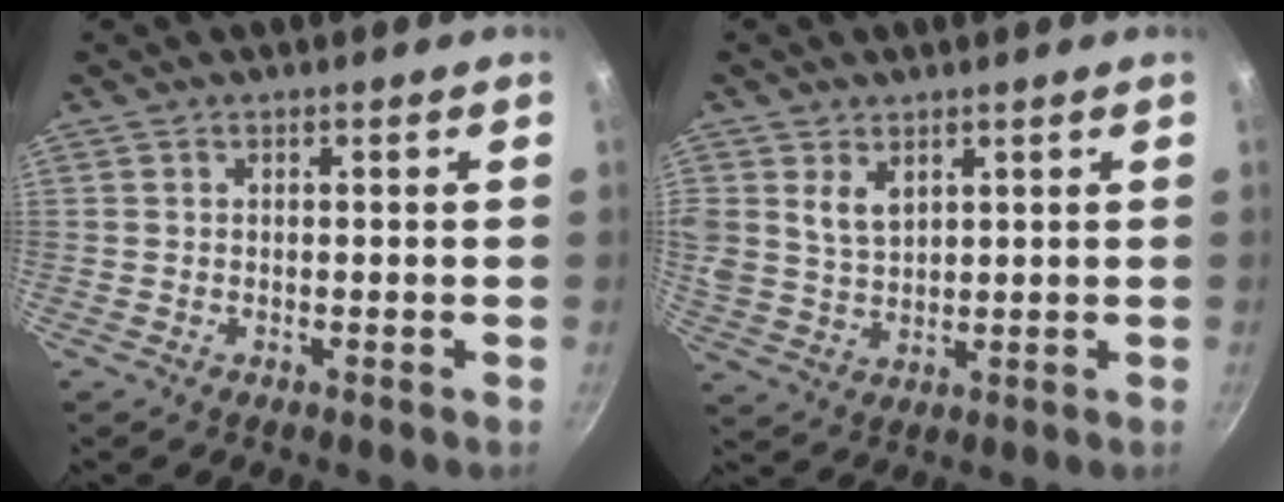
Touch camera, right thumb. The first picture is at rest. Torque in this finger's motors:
{"motor_torque": [0.08, 0.14, 0.43, 0.67, 0.06]}